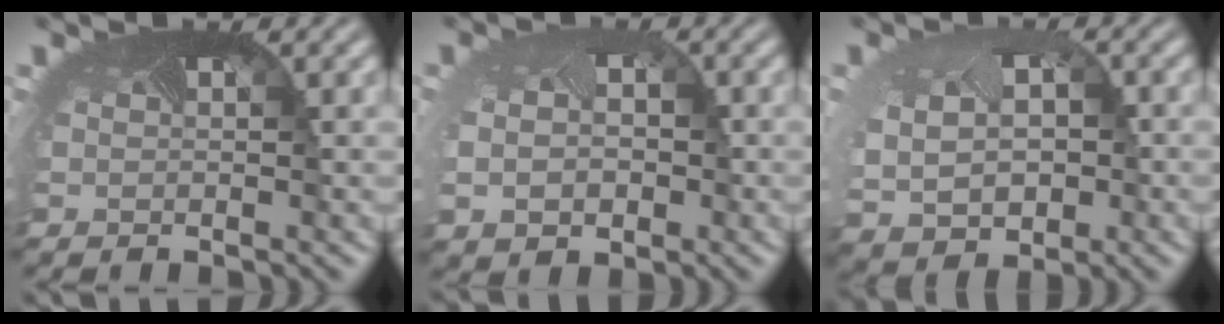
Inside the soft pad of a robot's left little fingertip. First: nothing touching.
{"total": 4.2, "force": [-0.4, 3.3, 2.6], "torque": [-0.057, -0.015, 0.008]}
{"total": 6.3, "force": [-0.5, 5.1, 3.5], "torque": [-0.082, -0.031, 0.009]}